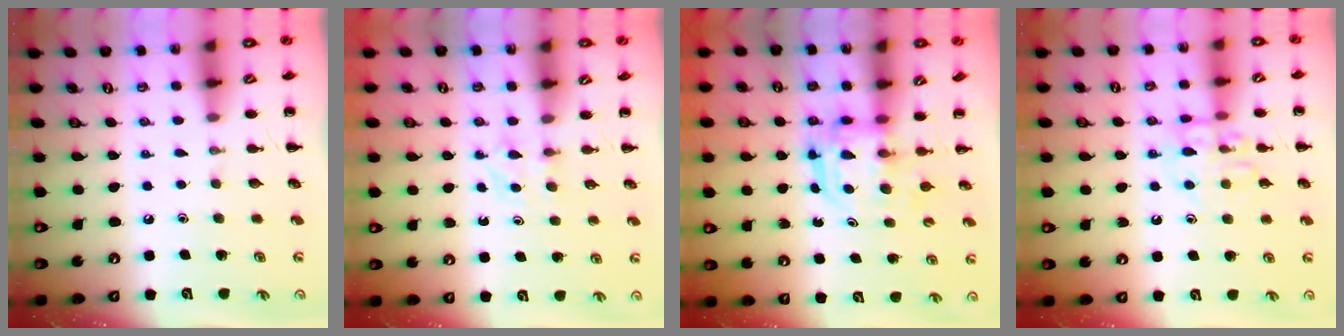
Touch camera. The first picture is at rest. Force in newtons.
{"total": 2.8, "press": 2.6, "slide": 1.0}
{"total": 3.2, "press": 3.2, "slide": 0.2}
{"total": 11.6, "press": 11.6, "slide": 1.0}